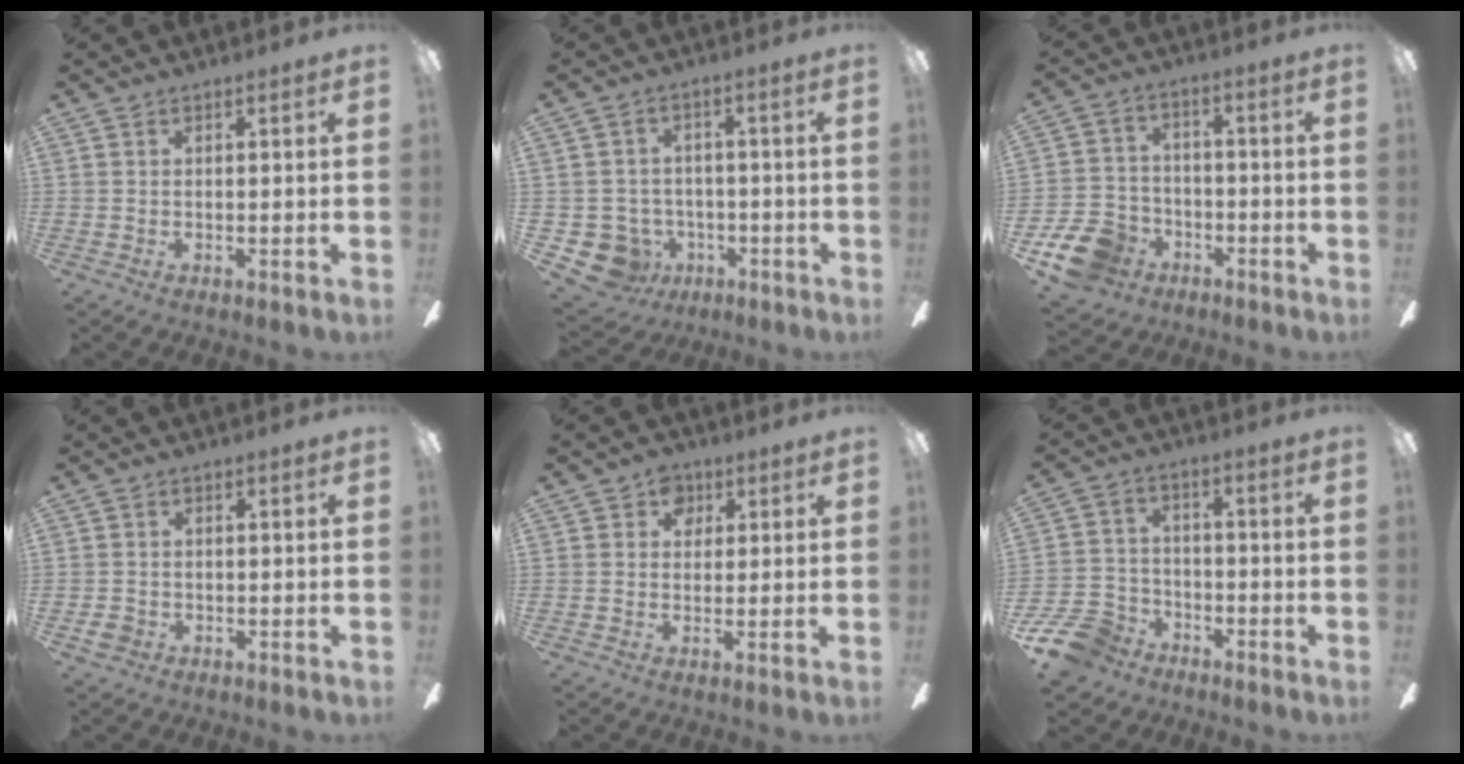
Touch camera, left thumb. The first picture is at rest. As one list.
[{"total": 6.9, "force": [-2.7, 6.2, 1.6], "torque": [-0.070, 0.013, -0.048]}, {"total": 11.5, "force": [-6.6, 8.2, 4.6], "torque": [-0.110, 0.045, -0.117]}, {"total": 2.7, "force": [-1.3, 2.1, 1.1], "torque": [-0.023, 0.006, -0.027]}, {"total": 4.6, "force": [2.0, 3.8, 1.6], "torque": [-0.016, 0.003, 0.034]}, {"total": 10.5, "force": [-7.1, 6.8, 3.8], "torque": [-0.088, 0.046, -0.130]}]